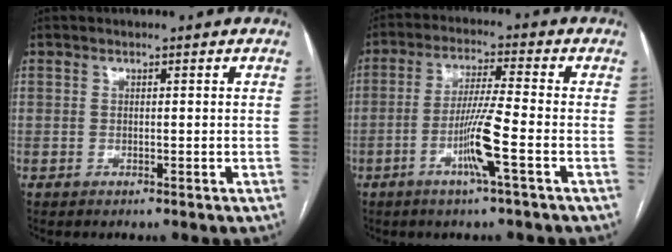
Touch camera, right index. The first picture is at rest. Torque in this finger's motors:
{"motor_torque": [0.25, 0.02, 0.20, 0.05]}